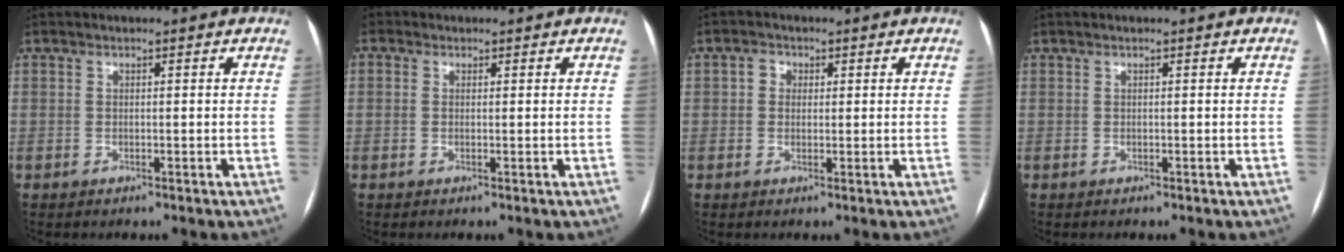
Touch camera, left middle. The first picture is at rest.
{"total": 2.0, "force": [-1.9, -0.1, -0.8], "torque": [0.006, 0.006, -0.022]}
{"total": 2.0, "force": [0.5, 1.8, 0.8], "torque": [-0.014, 0.010, 0.005]}
{"total": 0.0}